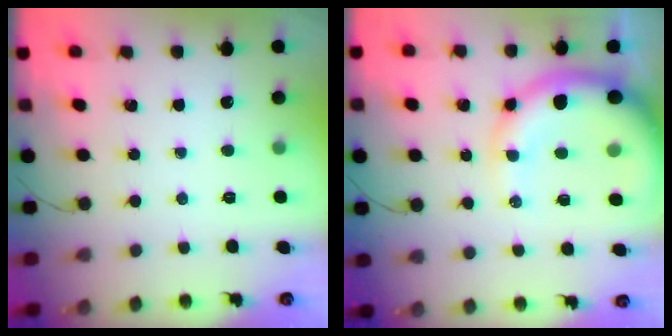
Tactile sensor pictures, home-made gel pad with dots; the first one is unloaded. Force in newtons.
{"total": 15.1, "press": 14.7, "slide": 3.2}